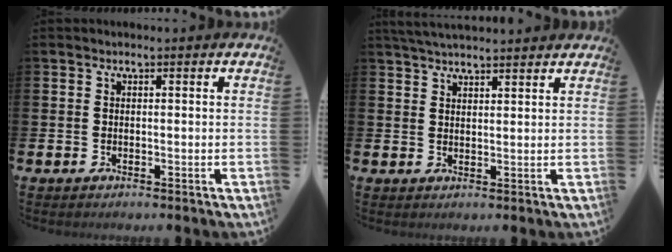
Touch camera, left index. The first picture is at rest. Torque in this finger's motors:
{"motor_torque": [0.91, -1.23, 0.46, 0.13]}